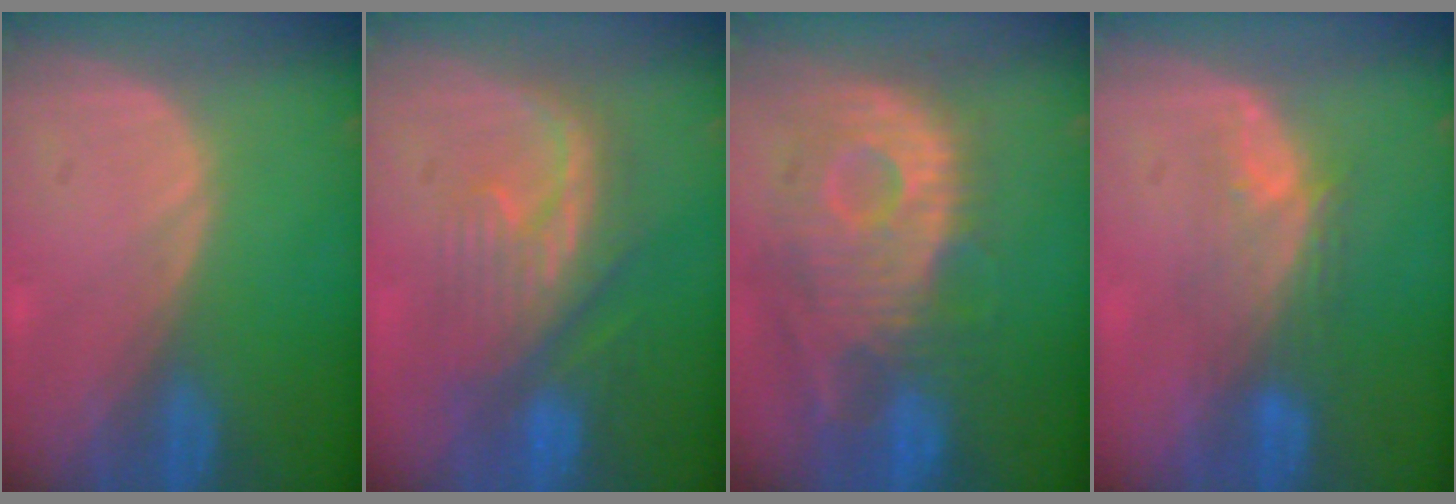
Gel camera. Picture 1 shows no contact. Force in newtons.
{"total": 8.1, "press": 8.0, "slide": 1.0}
{"total": 12.3, "press": 10.9, "slide": 5.6}
{"total": 4.9, "press": 4.7, "slide": 1.6}